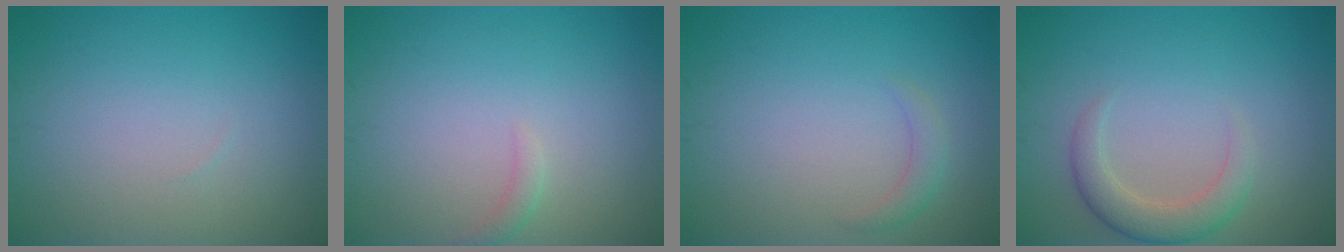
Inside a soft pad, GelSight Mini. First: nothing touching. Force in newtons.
{"total": 0.9, "press": 0.8, "slide": 0.1}
{"total": 1.3, "press": 1.3, "slide": 0.1}
{"total": 3.1, "press": 3.1, "slide": 0.1}